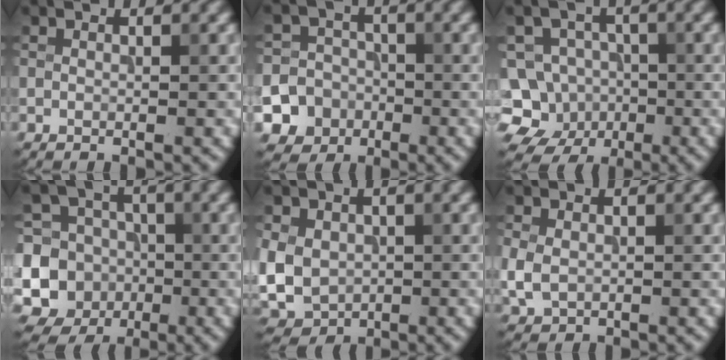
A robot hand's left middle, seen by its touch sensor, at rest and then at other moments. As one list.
[{"total": 7.0, "force": [-3.3, 6.1, 0.8], "torque": [-0.001, -0.011, -0.073]}, {"total": 9.1, "force": [-3.6, 8.0, 2.1], "torque": [-0.023, 0.012, -0.081]}, {"total": 13.3, "force": [-2.9, 12.5, 3.1], "torque": [-0.089, 0.003, -0.061]}, {"total": 8.3, "force": [-0.4, 7.1, 4.3], "torque": [-0.101, 0.003, -0.028]}, {"total": 2.6, "force": [-0.2, 2.1, 1.6], "torque": [-0.038, -0.004, -0.004]}]